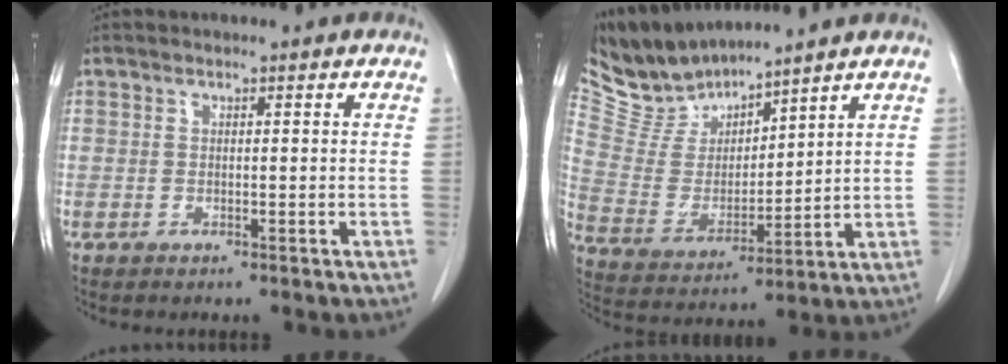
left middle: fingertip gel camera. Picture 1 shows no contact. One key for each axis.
{"total": 9.7, "fx": 9.5, "fy": 1.5, "fz": 1.3, "tx": -0.049, "ty": 0.004, "tz": 0.210}